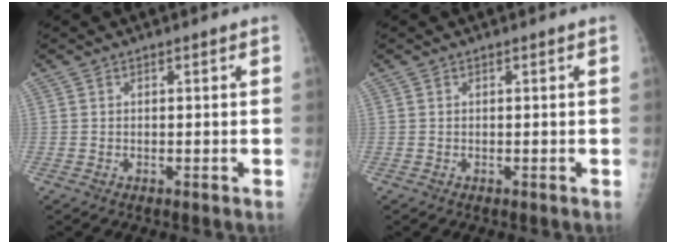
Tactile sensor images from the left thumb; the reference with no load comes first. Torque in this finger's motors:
{"motor_torque": [-0.10, 0.05, -0.06, -0.06, 0.00]}